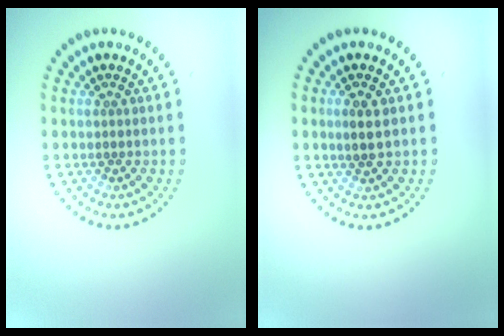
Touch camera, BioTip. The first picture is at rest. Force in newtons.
{"total": 1.8, "press": 1.8, "slide": 0.5}